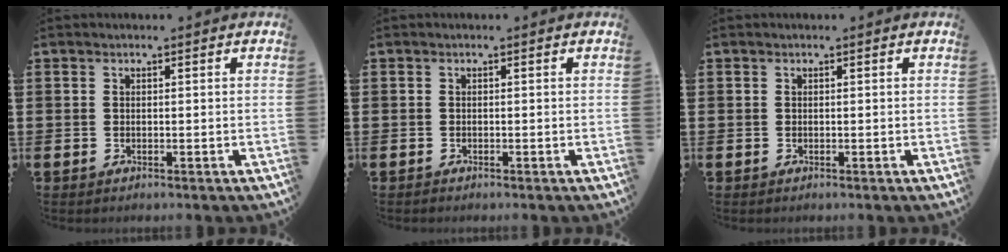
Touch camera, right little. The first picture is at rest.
{"total": 0.0}
{"total": 0.0}